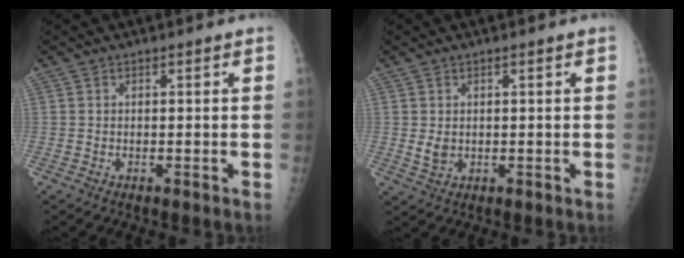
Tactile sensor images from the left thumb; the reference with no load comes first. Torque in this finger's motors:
{"motor_torque": [-0.05, 0.08, 0.07, -0.34, 0.00]}